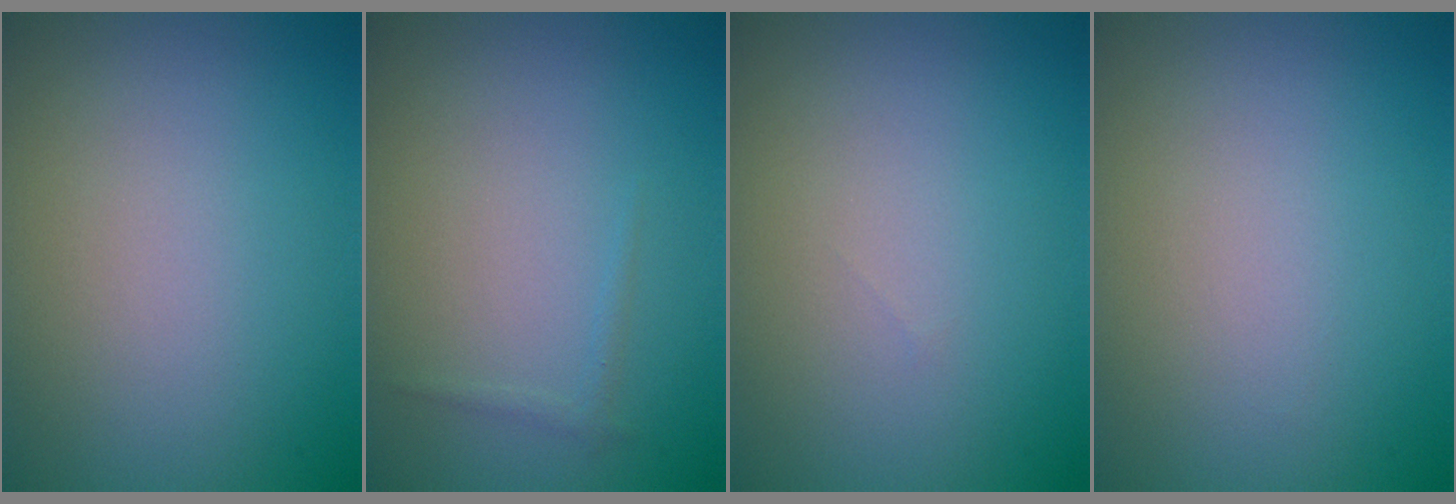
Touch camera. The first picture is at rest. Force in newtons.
{"total": 0.6, "press": 0.6, "slide": 0.1}
{"total": 0.0}
{"total": 0.0}